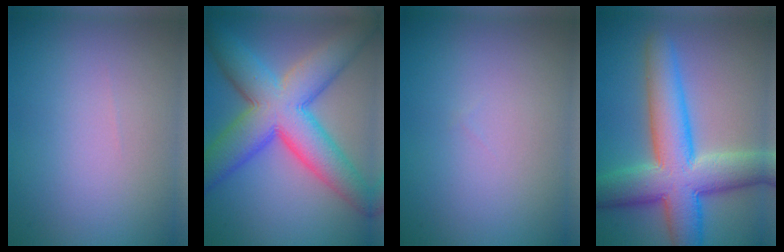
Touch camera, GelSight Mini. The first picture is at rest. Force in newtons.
{"total": 10.7, "press": 10.7, "slide": 0.4}
{"total": 0.0}
{"total": 10.1, "press": 10.1, "slide": 0.3}